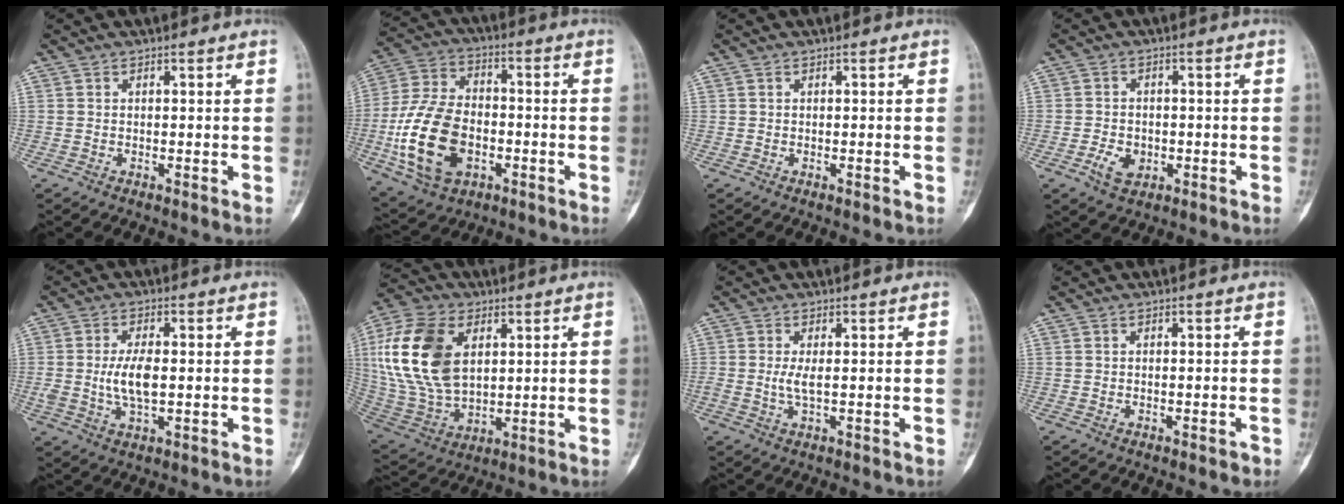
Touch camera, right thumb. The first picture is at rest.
{"total": 17.6, "force": [-4.4, 11.3, 12.8], "torque": [-0.239, 0.017, -0.077]}
{"total": 0.0}
{"total": 4.4, "force": [-1.5, 3.1, 2.7], "torque": [-0.038, 0.004, -0.023]}
{"total": 6.6, "force": [-0.1, 2.9, 5.9], "torque": [-0.120, -0.004, -0.001]}
{"total": 20.3, "force": [4.9, 12.6, 15.1], "torque": [-0.303, -0.009, 0.096]}
{"total": 2.5, "force": [0.0, 0.6, 2.4], "torque": [-0.063, -0.006, 0.002]}
{"total": 0.8, "force": [-0.5, 0.3, 0.5], "torque": [-0.008, 0.006, -0.004]}